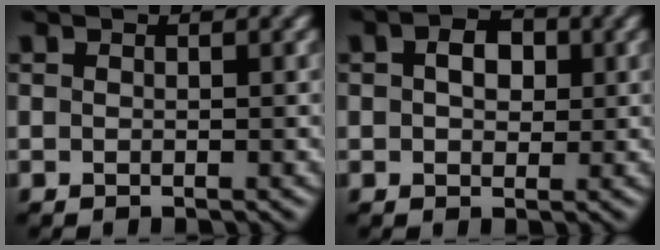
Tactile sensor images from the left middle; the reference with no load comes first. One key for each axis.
{"total": 3.1, "fx": 0.7, "fy": 2.1, "fz": 2.2, "tx": -0.039, "ty": 0.006, "tz": 0.008}